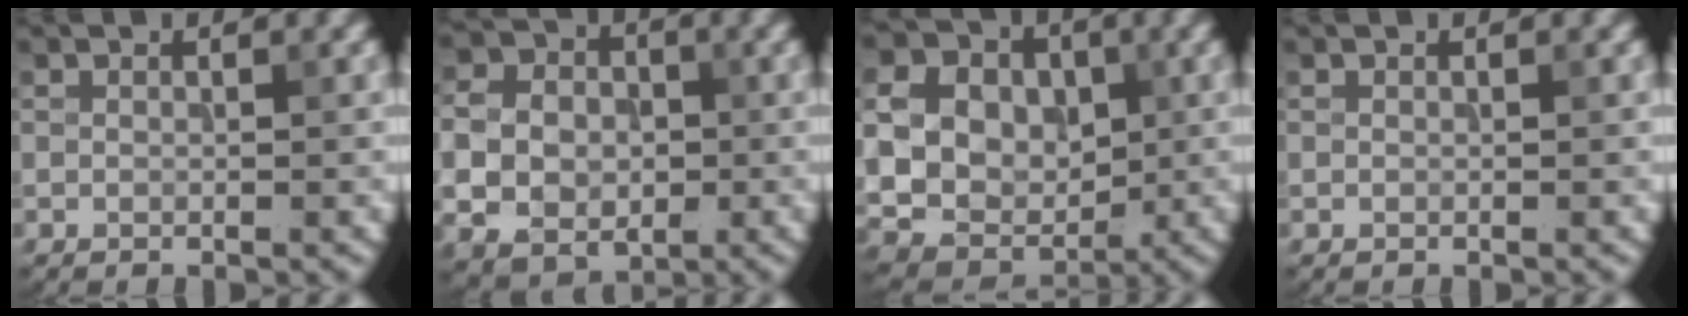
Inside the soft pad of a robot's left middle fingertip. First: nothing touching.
{"total": 6.9, "force": [-0.8, 5.6, 3.9], "torque": [-0.083, -0.003, -0.022]}
{"total": 11.7, "force": [2.0, 9.8, 5.9], "torque": [-0.126, 0.023, 0.028]}
{"total": 0.0}